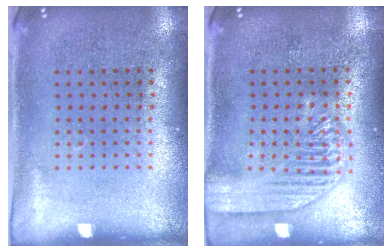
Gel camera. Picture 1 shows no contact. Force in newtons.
{"total": 2.0, "press": 2.0, "slide": 0.2}